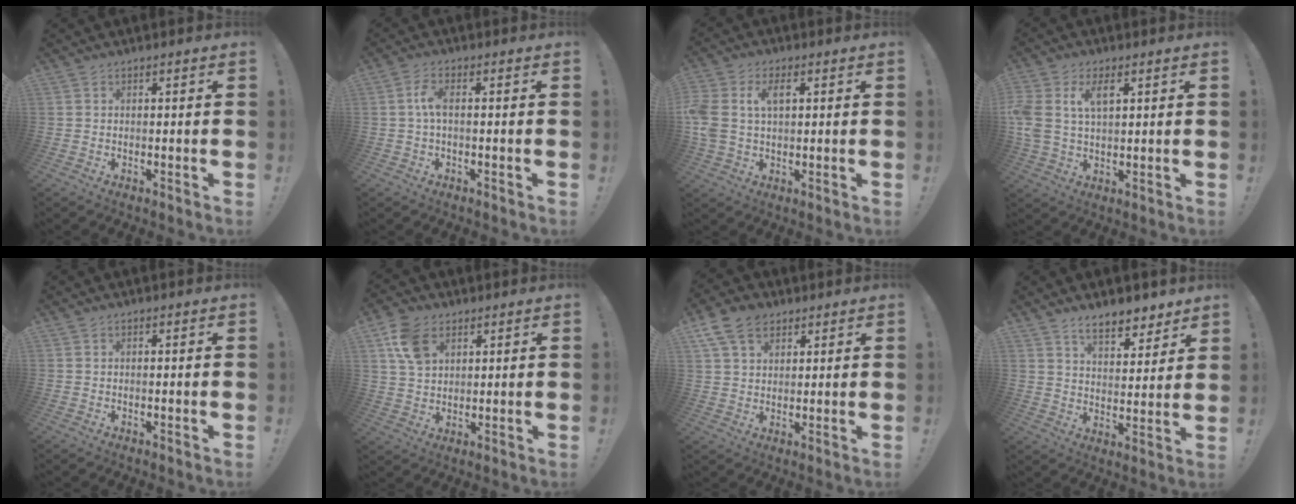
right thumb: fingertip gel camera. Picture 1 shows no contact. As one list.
[{"total": 4.6, "force": [0.0, 1.5, 4.4], "torque": [-0.087, 0.002, -0.001]}, {"total": 7.8, "force": [1.9, 5.2, 5.5], "torque": [-0.120, 0.003, 0.032]}, {"total": 8.0, "force": [3.1, 4.7, 5.7], "torque": [-0.121, -0.010, 0.052]}, {"total": 0.0}, {"total": 10.4, "force": [4.9, 7.1, 5.8], "torque": [-0.106, -0.005, 0.097]}, {"total": 10.2, "force": [5.6, 7.0, 4.8], "torque": [-0.076, -0.018, 0.110]}, {"total": 9.3, "force": [7.4, 3.6, 4.3], "torque": [-0.060, -0.048, 0.136]}]